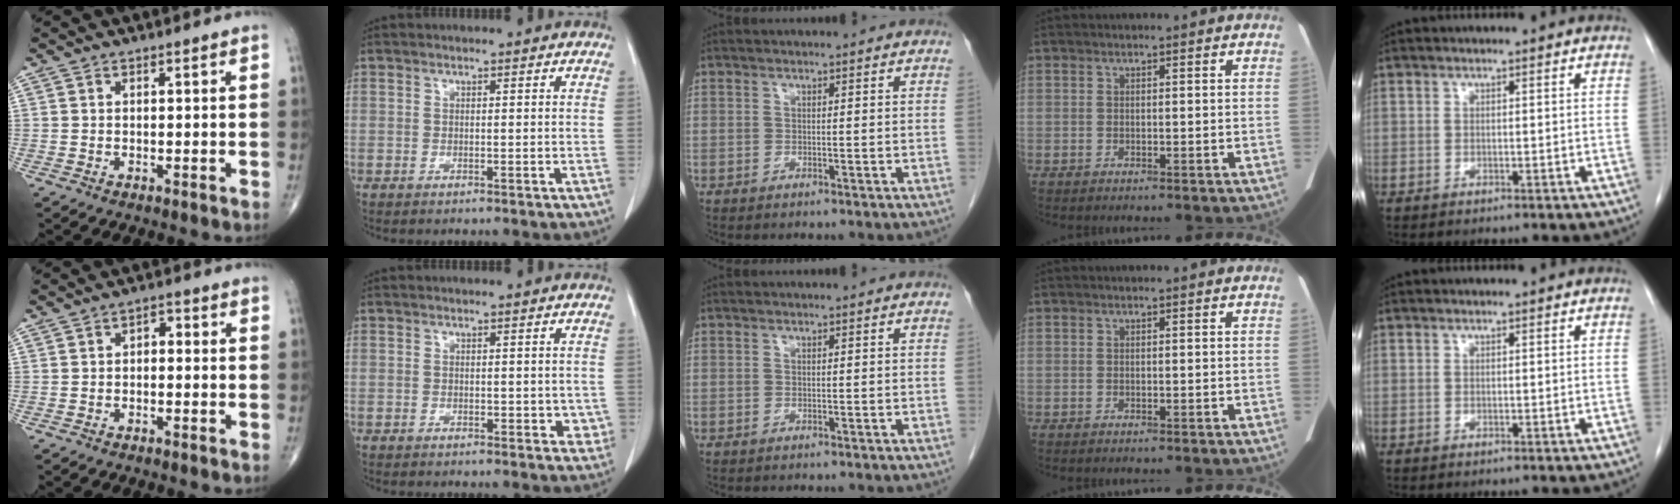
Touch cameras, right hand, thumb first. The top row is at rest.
{"thumb": {"total": 2.4, "force": [-0.1, 1.5, 1.8], "torque": [-0.014, 0.011, -0.011]}, "index": {"total": 2.5, "force": [-0.2, 1.7, 1.8], "torque": [-0.011, 0.002, 0.001]}}